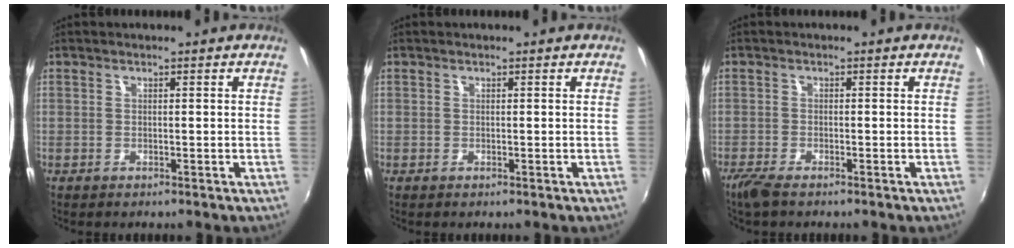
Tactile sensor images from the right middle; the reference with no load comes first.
{"total": 0.0}
{"total": 3.5, "force": [-2.7, 0.5, 2.1], "torque": [-0.054, -0.012, -0.054]}